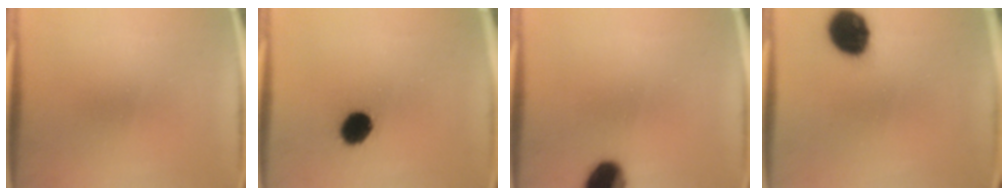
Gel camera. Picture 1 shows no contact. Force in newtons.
{"total": 7.6}
{"total": 11.3}
{"total": 12.5}